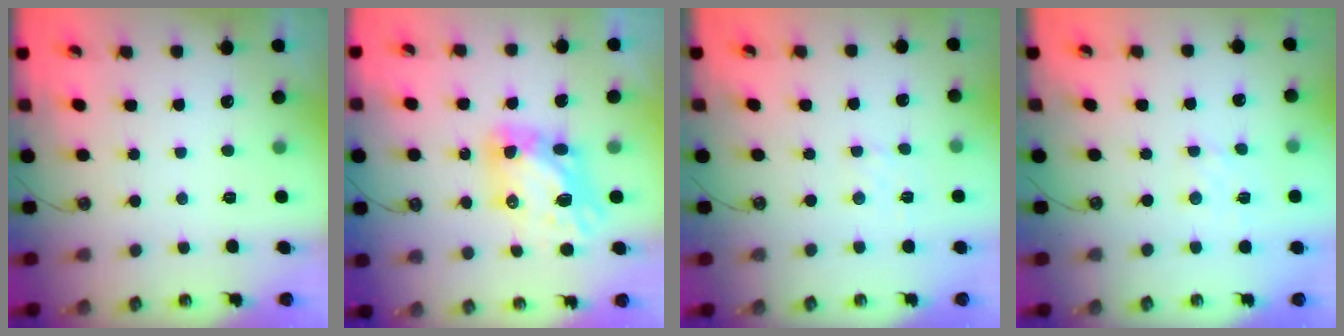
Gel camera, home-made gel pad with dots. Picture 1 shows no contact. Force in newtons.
{"total": 10.1, "press": 10.1, "slide": 1.1}
{"total": 2.2, "press": 2.1, "slide": 0.5}
{"total": 2.8, "press": 2.8, "slide": 0.4}